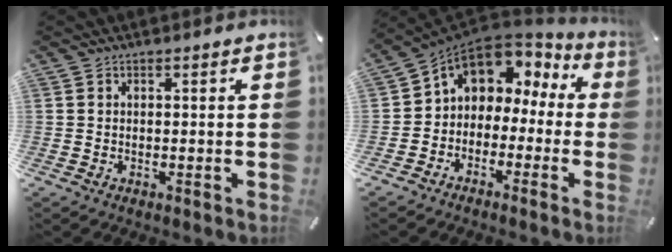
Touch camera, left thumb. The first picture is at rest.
{"total": 6.7, "force": [2.1, 6.0, 2.0], "torque": [-0.043, -0.020, 0.041]}